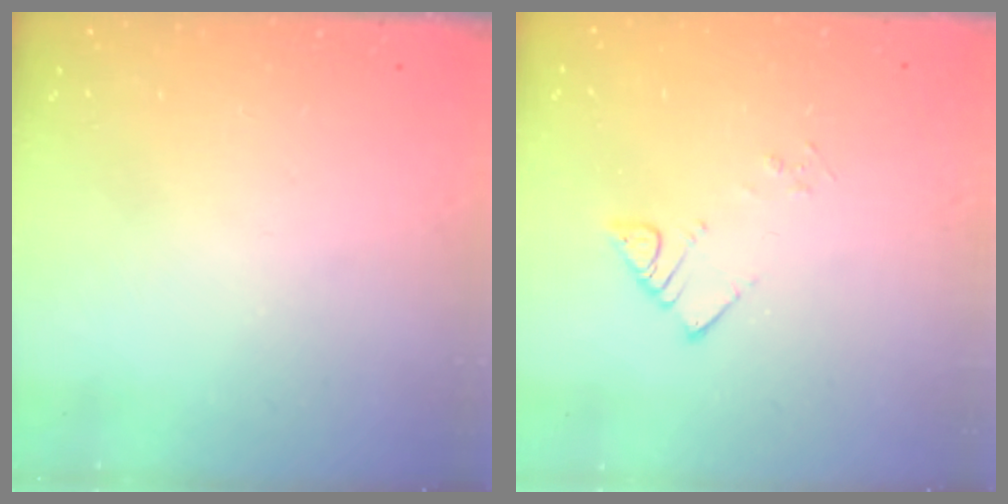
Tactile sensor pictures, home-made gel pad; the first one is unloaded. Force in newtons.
{"total": 3.3, "press": 3.3, "slide": 0.1}